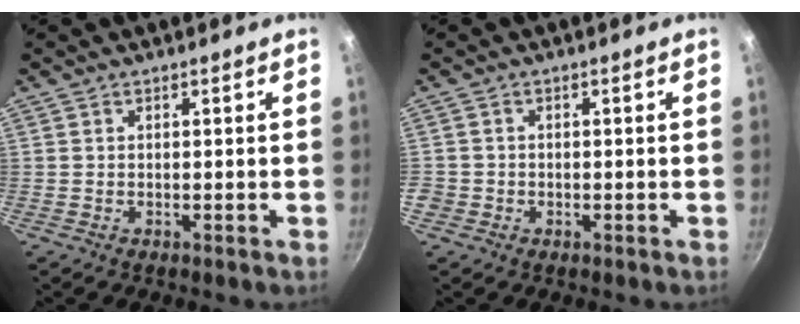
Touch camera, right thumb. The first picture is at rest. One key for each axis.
{"total": 1.9, "fx": -0.8, "fy": 1.6, "fz": 0.5, "tx": -0.010, "ty": 0.001, "tz": -0.015}